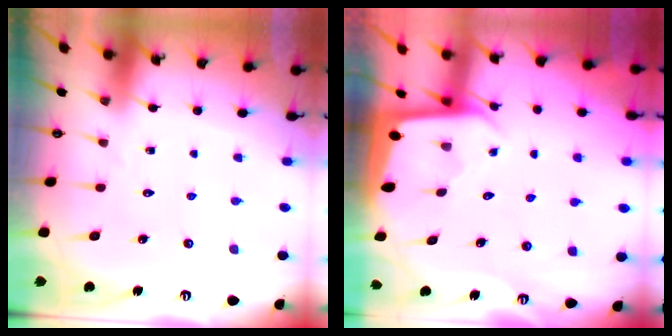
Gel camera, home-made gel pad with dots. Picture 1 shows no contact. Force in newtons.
{"total": 1.9, "press": 1.9, "slide": 0.1}